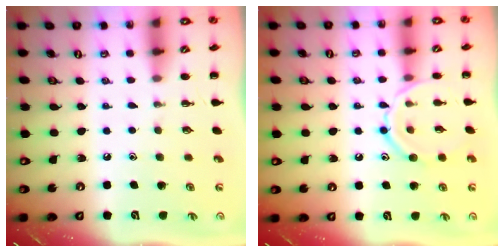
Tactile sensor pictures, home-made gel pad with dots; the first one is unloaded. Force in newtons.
{"total": 11.0, "press": 11.0, "slide": 0.5}